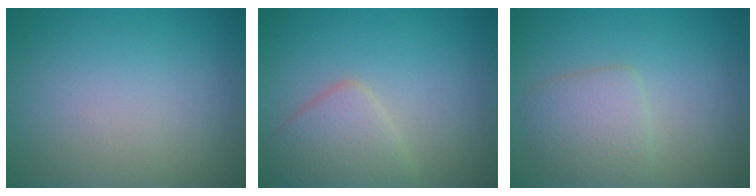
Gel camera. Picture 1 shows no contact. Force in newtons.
{"total": 3.5, "press": 3.5, "slide": 0.3}
{"total": 3.0, "press": 3.0, "slide": 0.1}